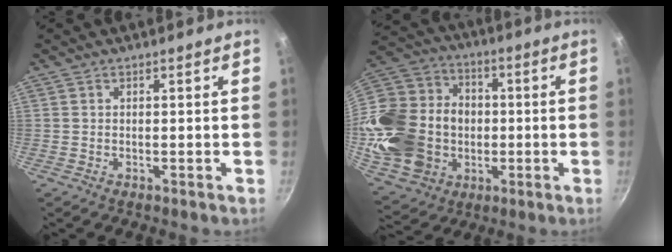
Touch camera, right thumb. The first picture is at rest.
{"total": 25.8, "force": [-2.4, 20.9, 15.0], "torque": [-0.285, 0.041, -0.021]}